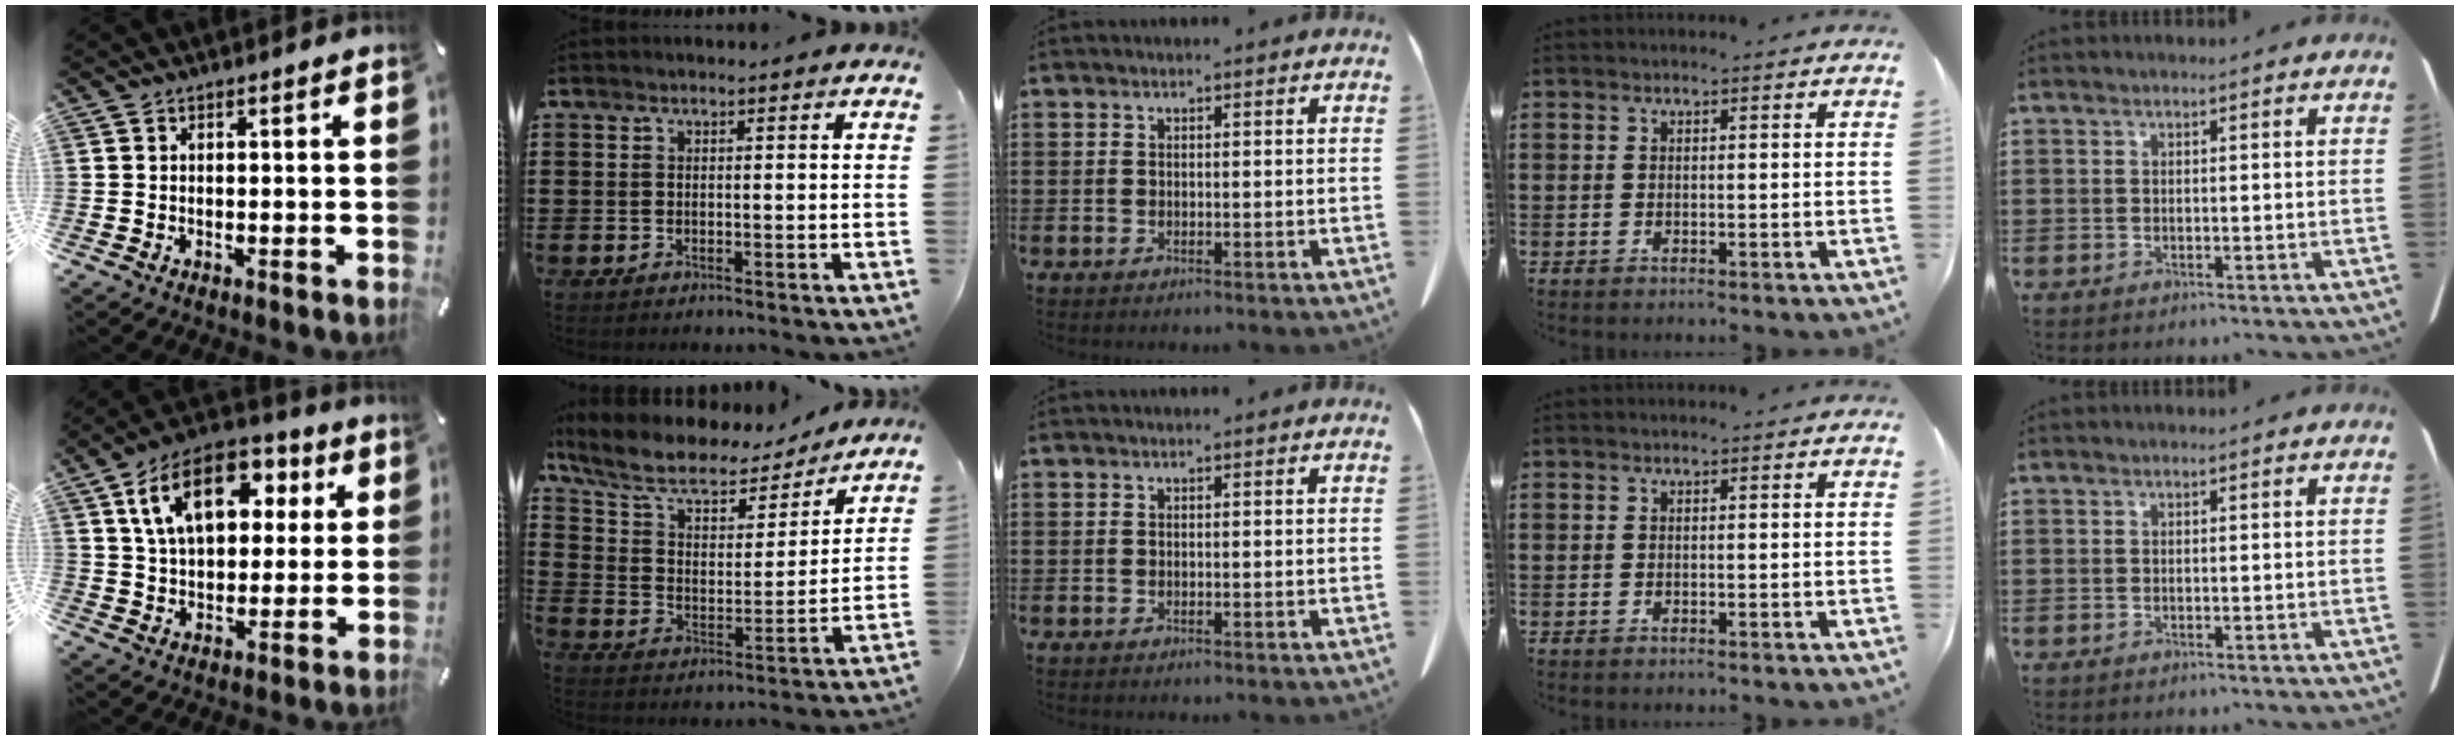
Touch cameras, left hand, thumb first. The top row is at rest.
{"thumb": {"total": 16.8, "force": [6.3, 10.9, 11.1], "torque": [-0.206, 0.000, 0.109]}, "index": {"total": 8.7, "force": [6.7, 3.5, 4.4], "torque": [-0.113, -0.033, 0.114]}}